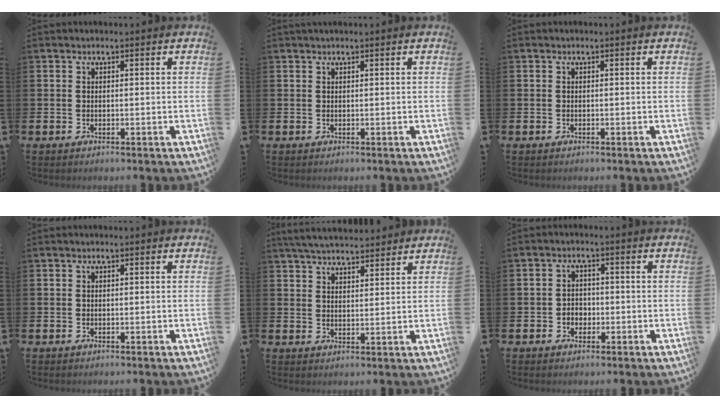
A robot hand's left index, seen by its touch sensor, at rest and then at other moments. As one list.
[{"total": 0.6, "force": [0.5, 0.0, 0.2], "torque": [-0.002, 0.000, 0.010]}, {"total": 0.0}, {"total": 0.0}, {"total": 4.9, "force": [4.8, 0.8, 0.7], "torque": [-0.024, -0.021, 0.086]}, {"total": 2.2, "force": [-0.7, 1.9, 0.9], "torque": [-0.010, 0.002, -0.020]}]